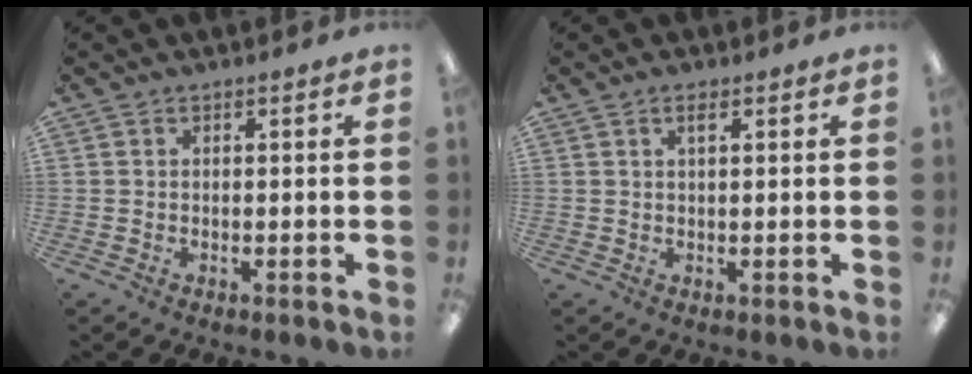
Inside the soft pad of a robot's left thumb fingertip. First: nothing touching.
{"total": 1.6, "force": [0.8, 0.4, 1.2], "torque": [-0.028, 0.003, 0.014]}